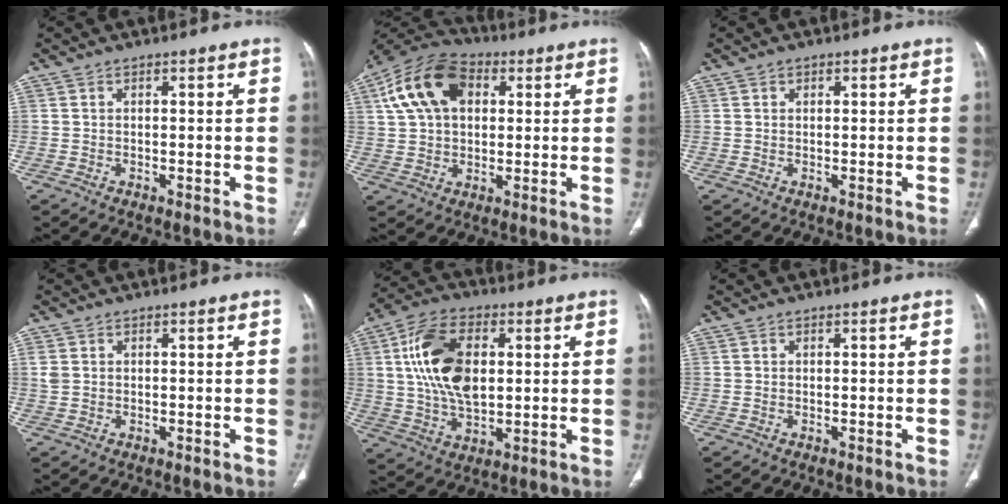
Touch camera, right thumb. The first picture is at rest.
{"total": 15.6, "force": [4.3, 10.6, 10.6], "torque": [-0.181, 0.019, 0.068]}
{"total": 0.8, "force": [0.3, 0.7, 0.1], "torque": [0.006, 0.001, 0.003]}
{"total": 1.5, "force": [0.4, 1.2, 0.8], "torque": [-0.023, 0.004, 0.012]}
{"total": 15.7, "force": [3.0, 9.2, 12.4], "torque": [-0.225, 0.003, 0.055]}
{"total": 0.0}